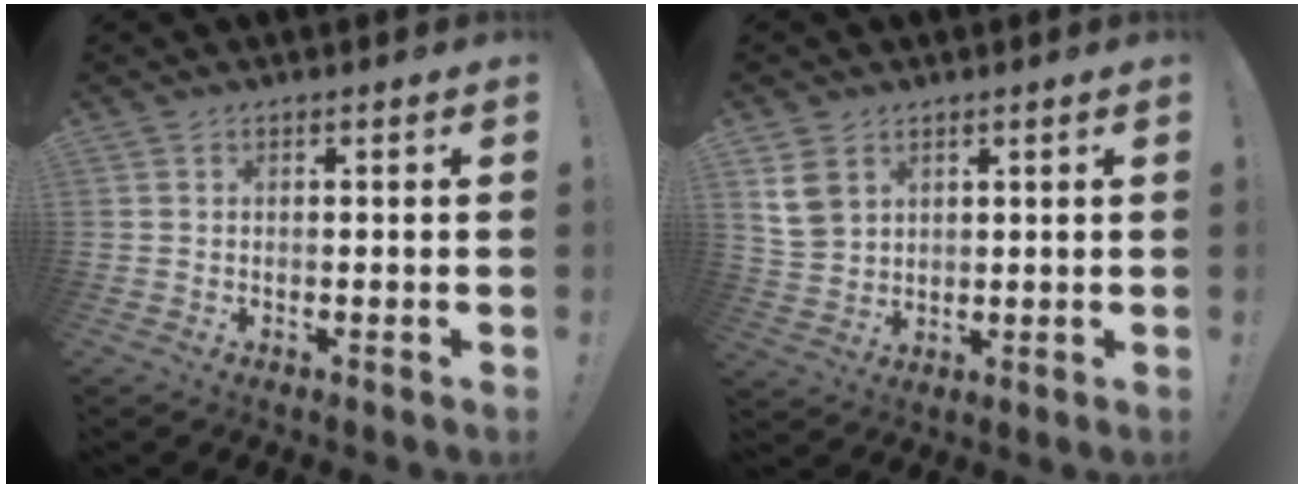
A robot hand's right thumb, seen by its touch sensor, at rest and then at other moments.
{"total": 7.4, "force": [4.2, 5.4, 2.9], "torque": [-0.050, -0.012, 0.082]}